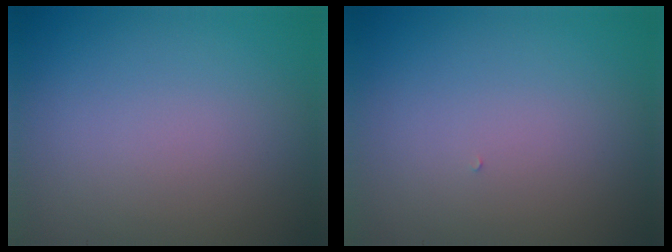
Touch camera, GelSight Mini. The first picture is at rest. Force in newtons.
{"total": 0.0}